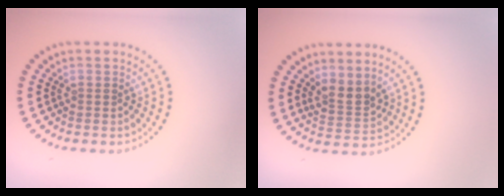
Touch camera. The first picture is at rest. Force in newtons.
{"total": 2.5, "press": 2.1, "slide": 1.4}